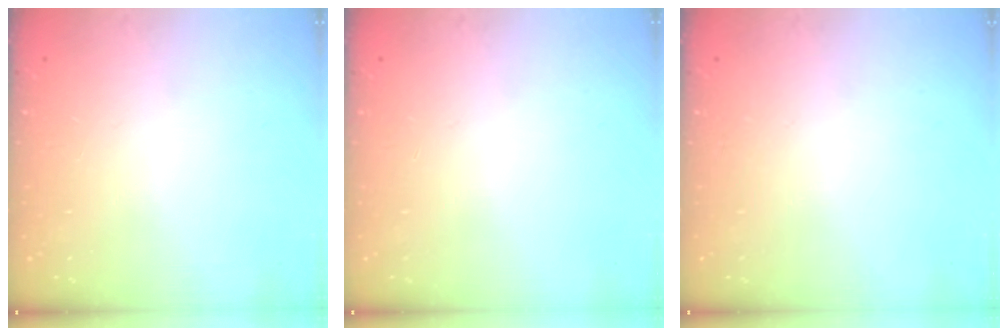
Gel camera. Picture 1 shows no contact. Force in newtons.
{"total": 0.0}
{"total": 0.0}